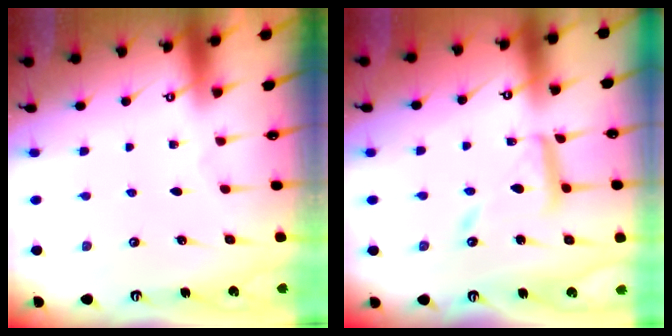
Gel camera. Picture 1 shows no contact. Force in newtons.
{"total": 12.1, "press": 12.0, "slide": 1.0}